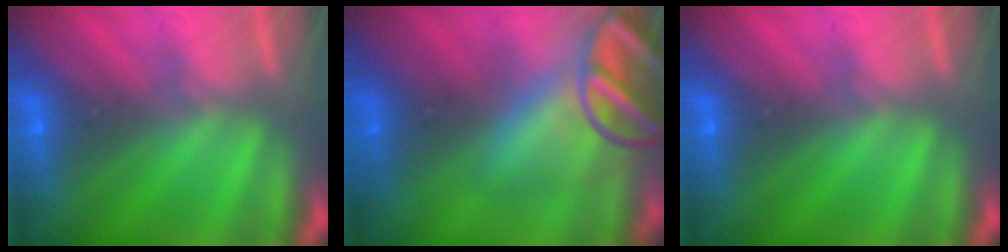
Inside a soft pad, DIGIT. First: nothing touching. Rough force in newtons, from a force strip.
{"total": 8.7}
{"total": 0.0}